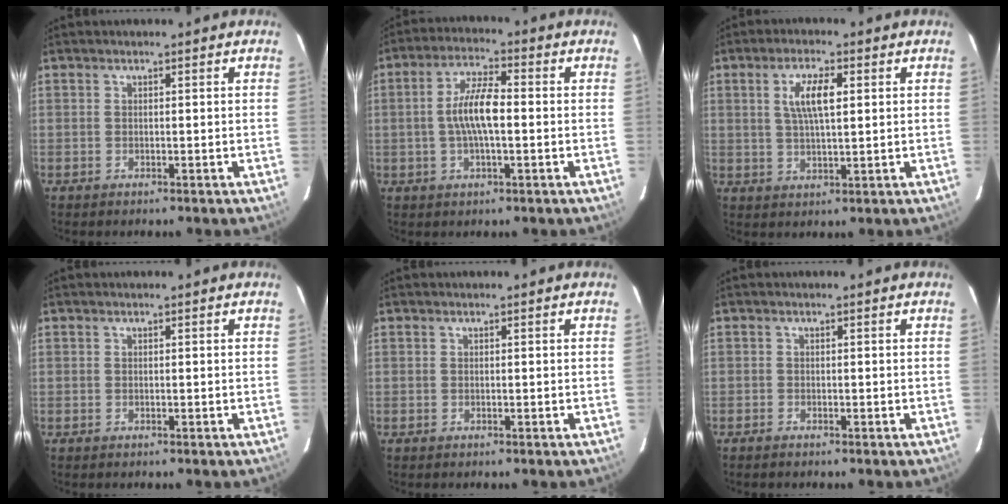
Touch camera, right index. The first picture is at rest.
{"total": 7.9, "force": [-0.5, 2.3, 7.6], "torque": [-0.146, 0.009, -0.010]}
{"total": 6.4, "force": [1.8, 1.9, 5.9], "torque": [-0.109, 0.005, 0.035]}
{"total": 0.0}
{"total": 0.0}
{"total": 0.7, "force": [-0.6, 0.2, 0.1], "torque": [-0.004, 0.000, -0.014]}